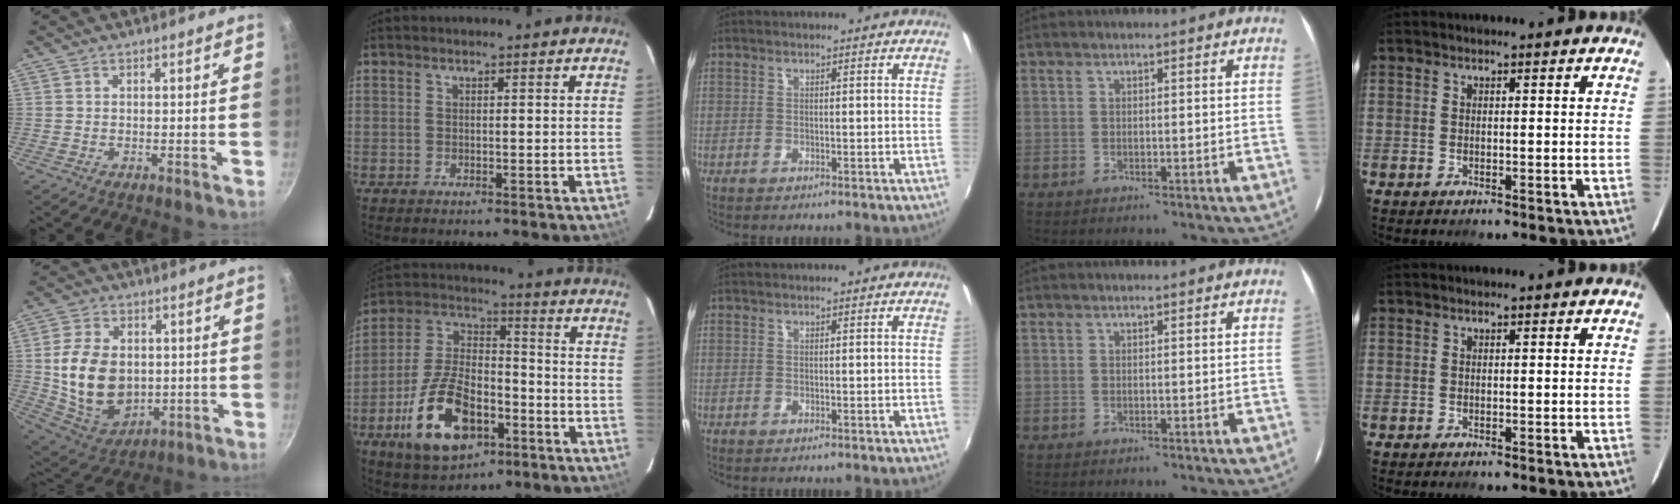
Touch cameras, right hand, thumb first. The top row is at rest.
{"thumb": {"total": 16.7, "force": [0.4, 12.2, 11.4], "torque": [-0.185, -0.007, 0.025]}, "index": {"total": 18.1, "force": [-7.9, 9.6, 13.1], "torque": [-0.271, 0.009, -0.128]}}